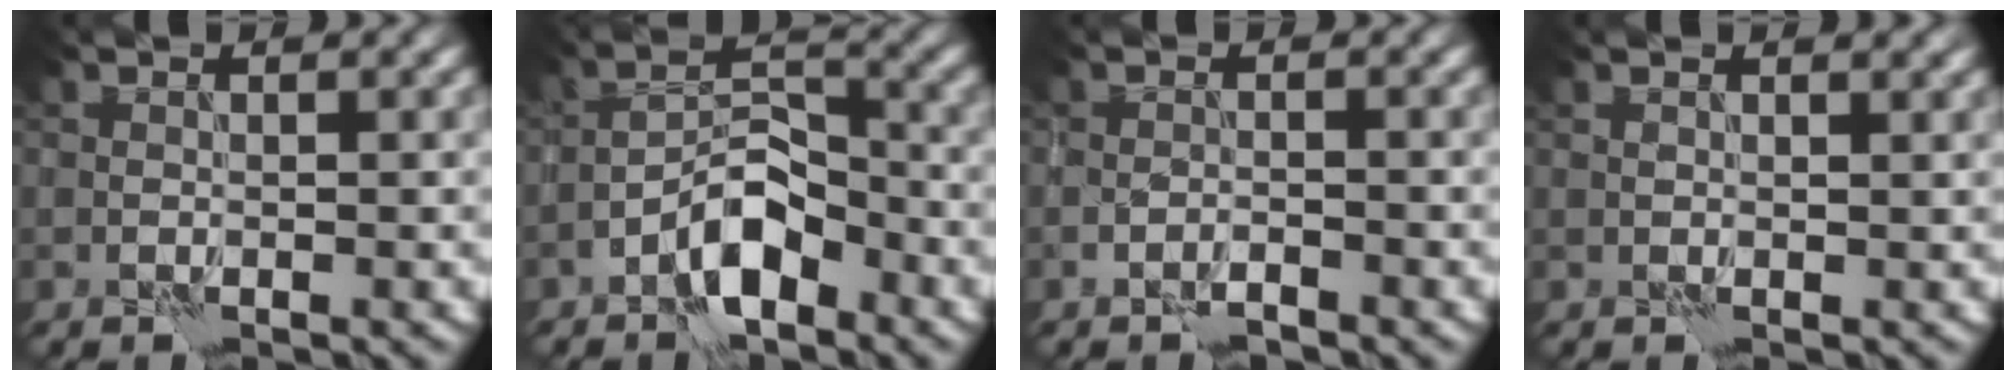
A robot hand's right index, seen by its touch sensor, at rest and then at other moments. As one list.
[{"total": 4.9, "force": [-3.0, 2.0, 3.3], "torque": [-0.050, 0.015, -0.060]}, {"total": 1.6, "force": [-1.3, 0.4, 0.8], "torque": [-0.014, 0.003, -0.028]}, {"total": 1.1, "force": [0.9, 0.2, 0.6], "torque": [-0.010, -0.001, 0.009]}]